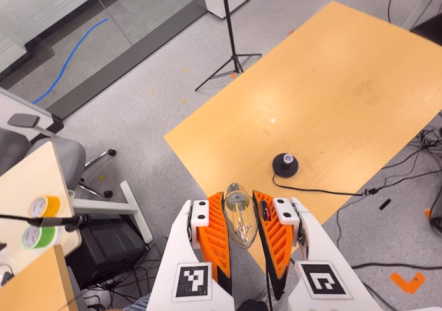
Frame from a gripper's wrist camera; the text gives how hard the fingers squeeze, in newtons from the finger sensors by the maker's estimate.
{"total": 21.2, "left": 23.0, "right": 19.4}